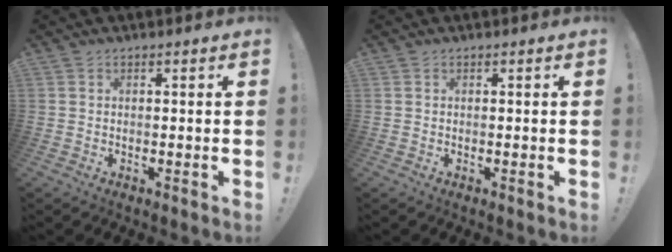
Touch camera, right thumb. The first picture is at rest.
{"total": 0.0}